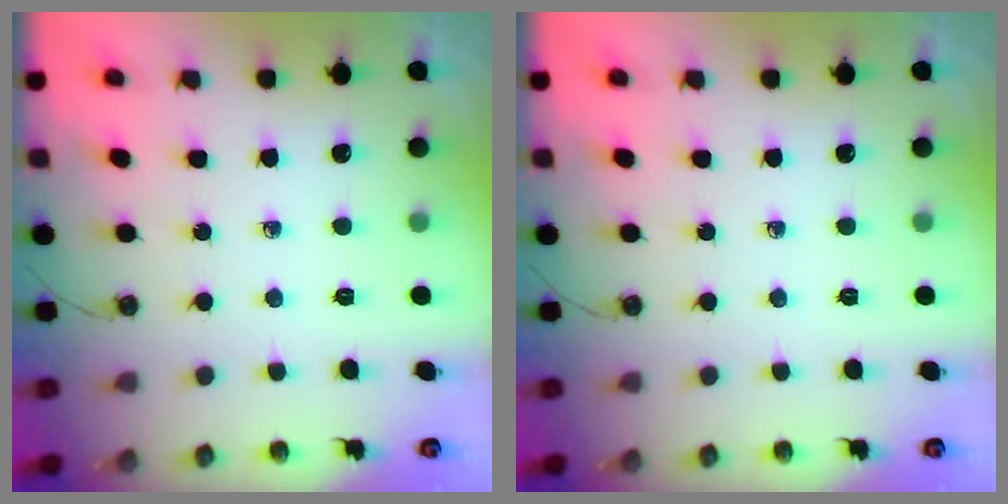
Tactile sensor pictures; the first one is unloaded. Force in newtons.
{"total": 0.0}